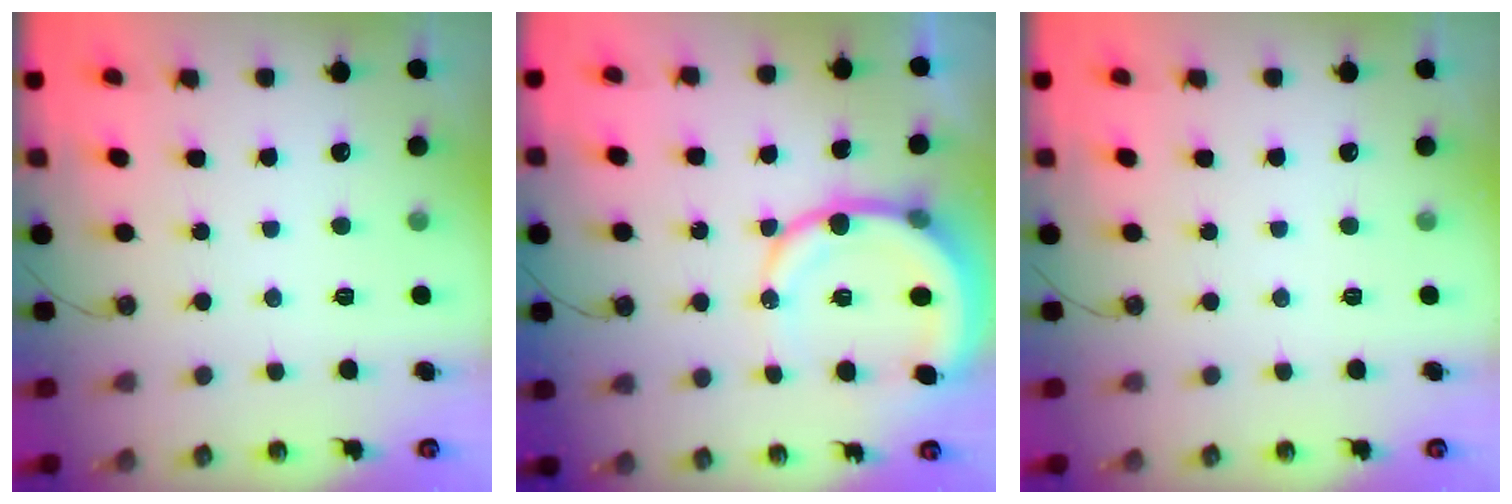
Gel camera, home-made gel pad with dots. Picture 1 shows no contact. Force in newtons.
{"total": 13.1, "press": 12.9, "slide": 2.6}
{"total": 0.0}